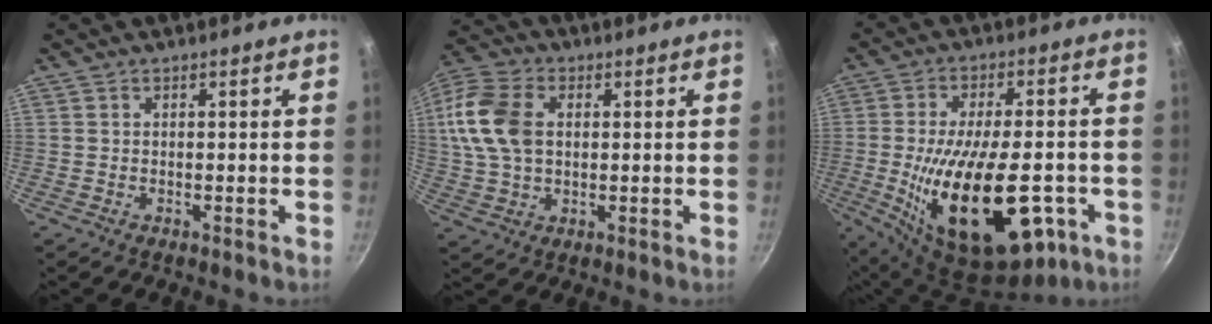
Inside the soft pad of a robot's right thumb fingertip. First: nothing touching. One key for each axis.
{"total": 14.1, "fx": 2.1, "fy": 9.5, "fz": 10.1, "tx": -0.199, "ty": 0.017, "tz": 0.032}
{"total": 23.6, "fx": -6.5, "fy": 10.8, "fz": 20.0, "tx": -0.317, "ty": 0.005, "tz": -0.086}